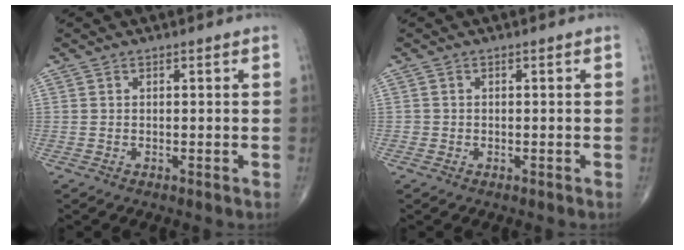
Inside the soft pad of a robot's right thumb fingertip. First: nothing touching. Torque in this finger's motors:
{"motor_torque": [-0.02, 0.23, 0.26, 0.13, 0.02]}